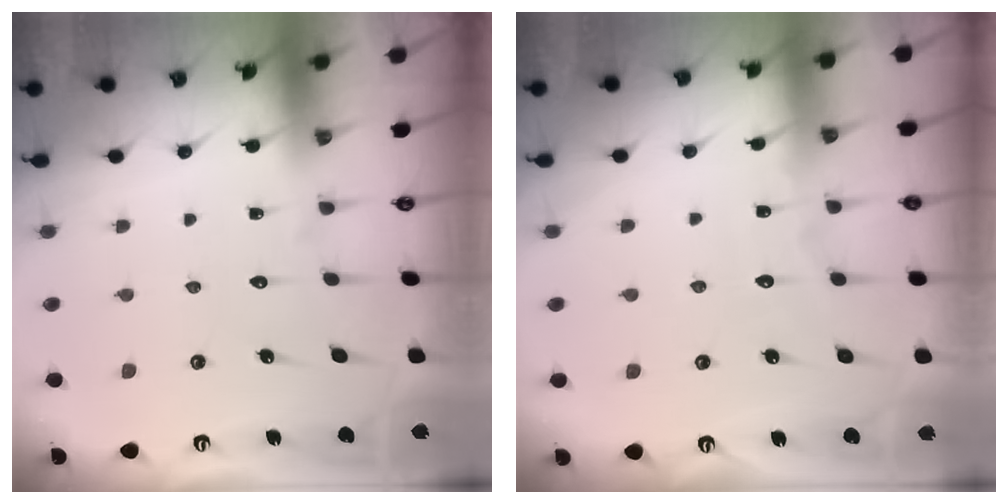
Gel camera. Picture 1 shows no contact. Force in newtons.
{"total": 2.3, "press": 2.3, "slide": 0.2}